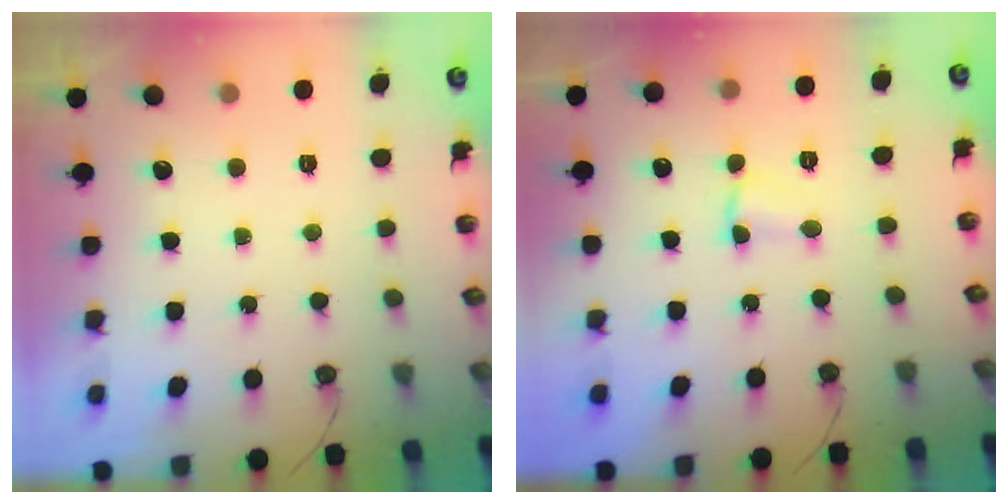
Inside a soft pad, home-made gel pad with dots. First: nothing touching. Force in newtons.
{"total": 2.9, "press": 0.9, "slide": 2.7}